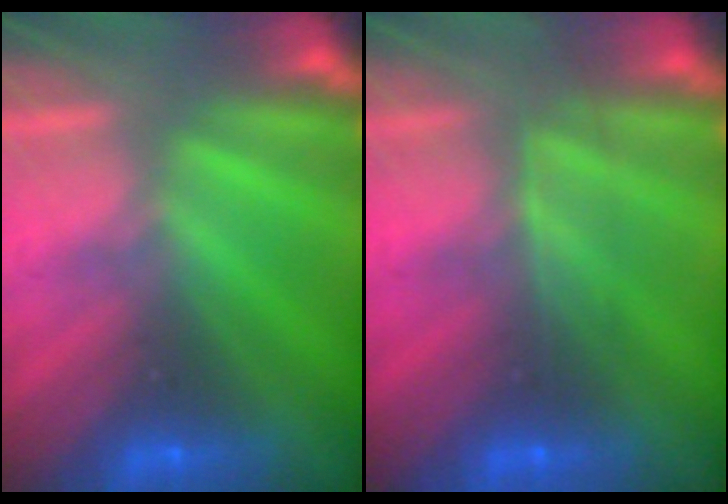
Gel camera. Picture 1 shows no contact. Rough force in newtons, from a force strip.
{"total": 2.5}